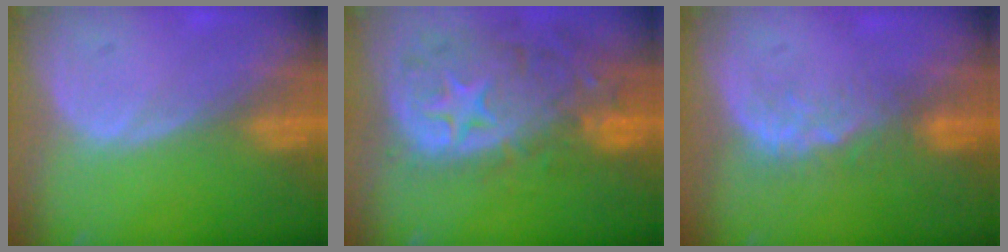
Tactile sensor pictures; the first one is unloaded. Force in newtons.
{"total": 13.7, "press": 11.3, "slide": 7.8}
{"total": 4.1, "press": 3.5, "slide": 2.1}